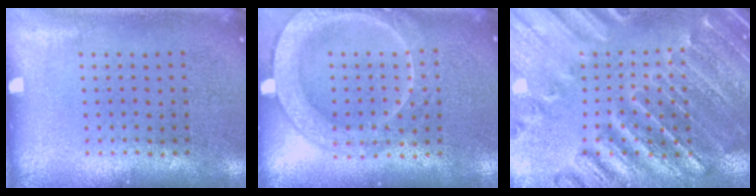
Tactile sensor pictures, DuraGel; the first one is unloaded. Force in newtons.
{"total": 2.0, "press": 2.0, "slide": 0.3}
{"total": 2.7, "press": 2.7, "slide": 0.4}